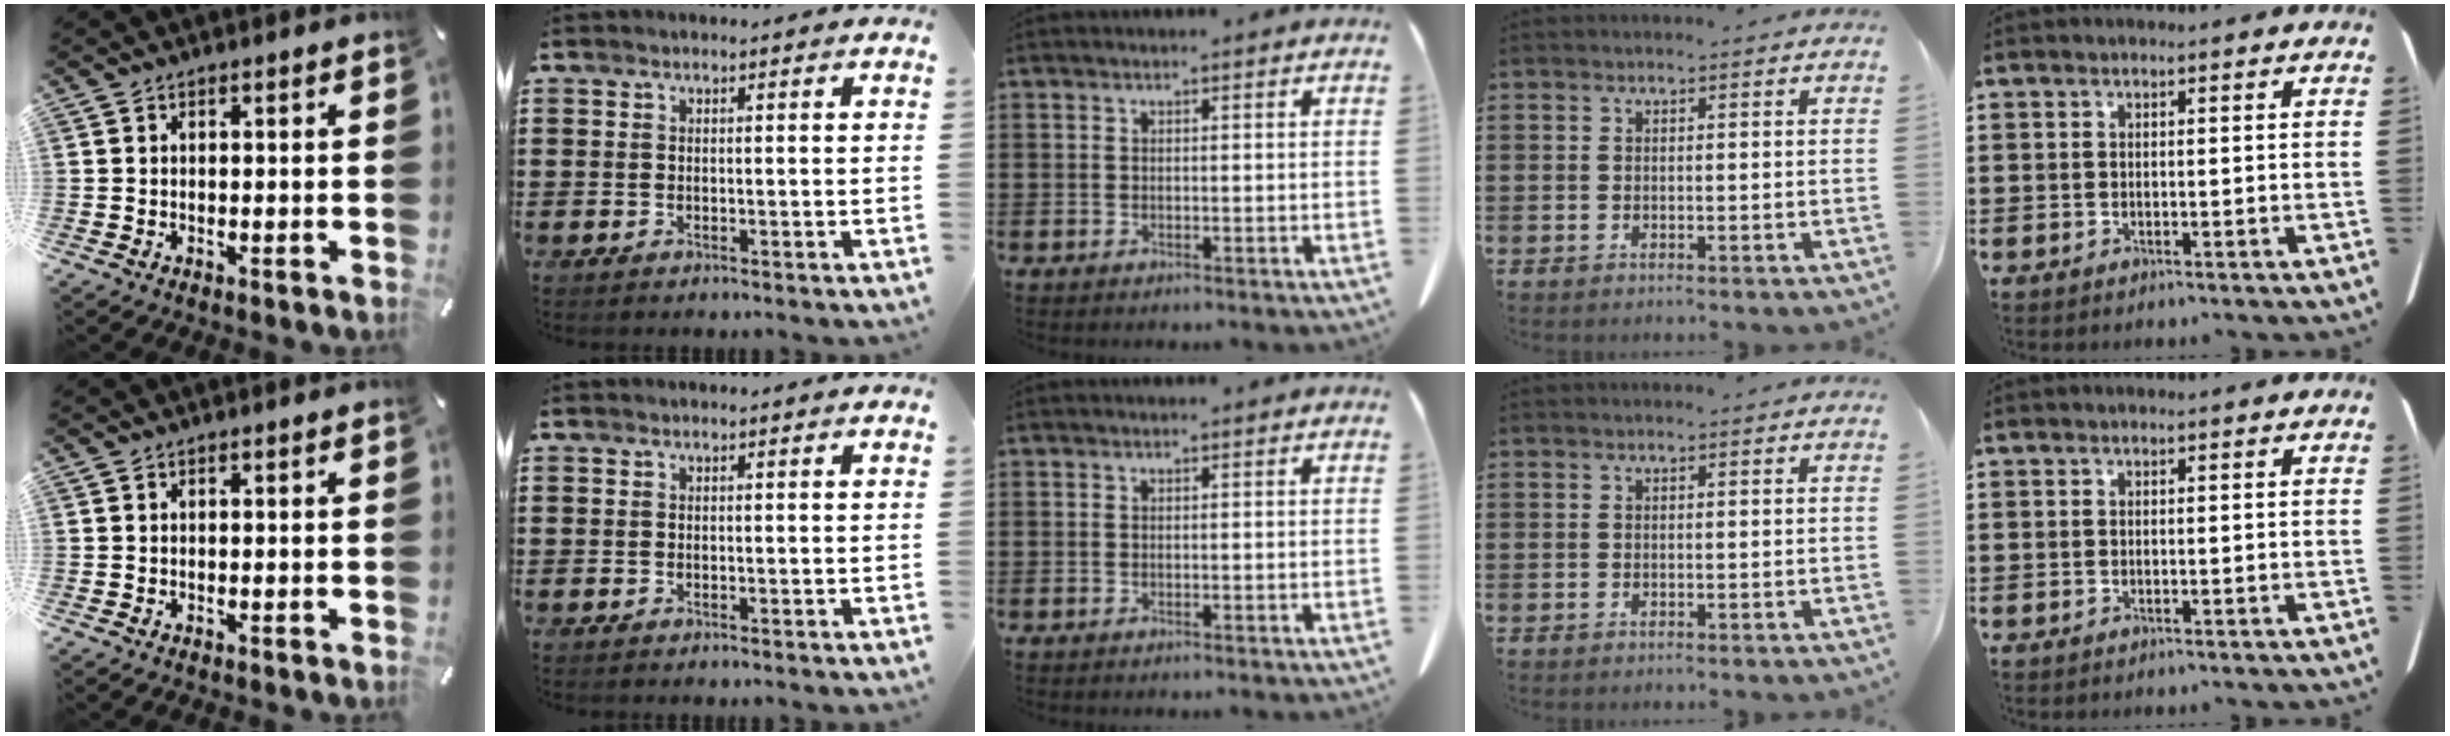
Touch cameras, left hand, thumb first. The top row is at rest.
{}